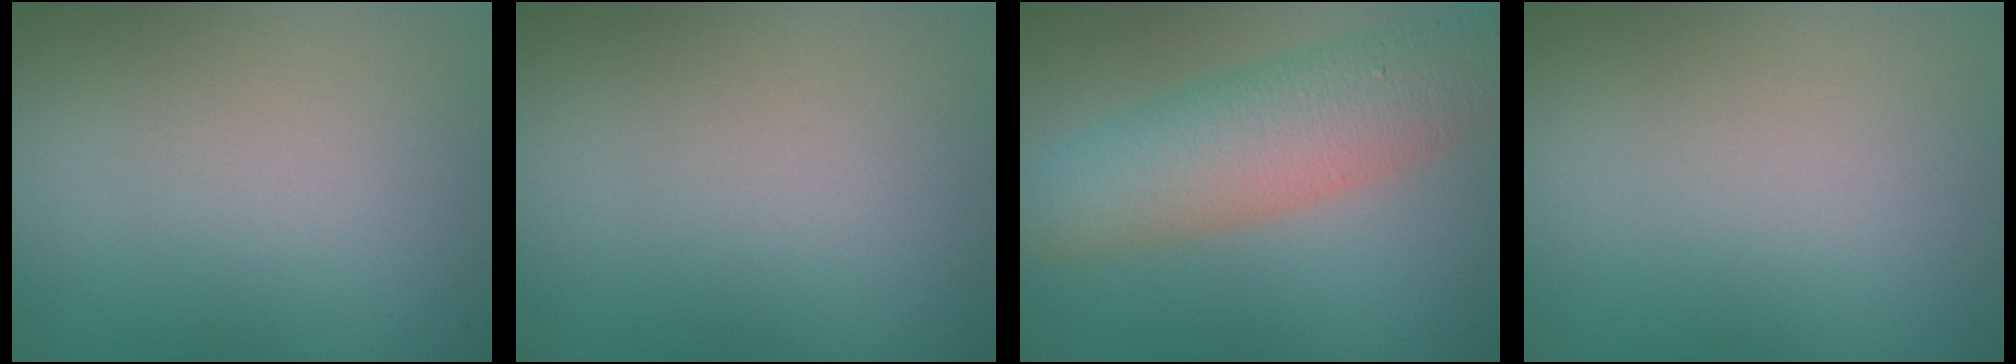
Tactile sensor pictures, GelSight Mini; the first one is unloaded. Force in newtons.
{"total": 0.0}
{"total": 7.4, "press": 7.4, "slide": 0.3}
{"total": 0.0}